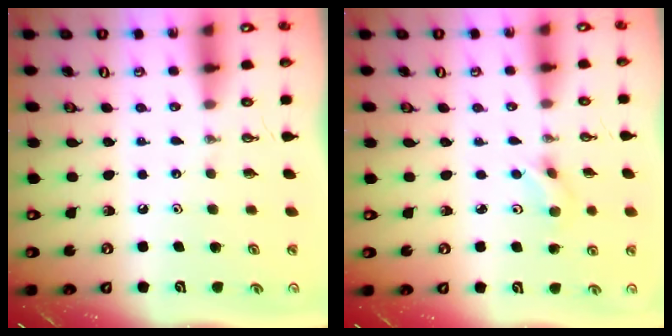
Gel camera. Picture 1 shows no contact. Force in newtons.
{"total": 3.4, "press": 3.3, "slide": 0.9}